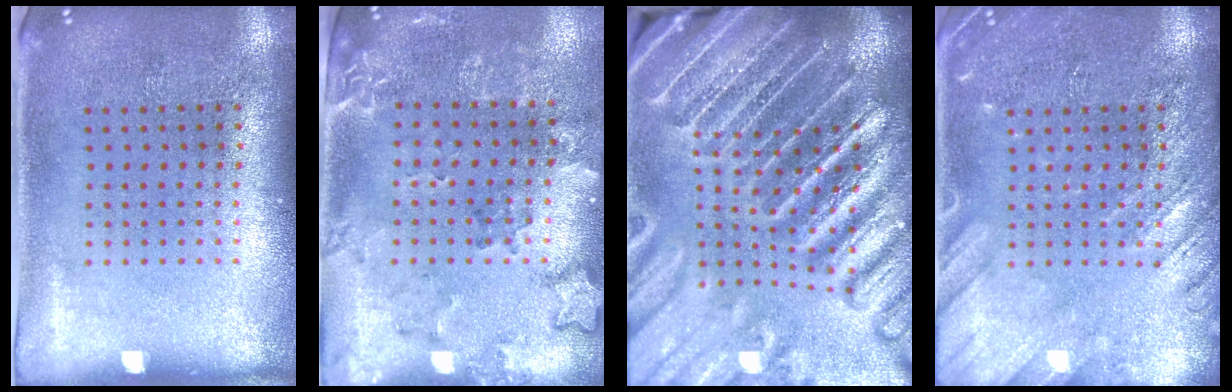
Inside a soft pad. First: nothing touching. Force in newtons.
{"total": 1.8, "press": 1.5, "slide": 0.9}
{"total": 5.2, "press": 4.6, "slide": 2.6}
{"total": 2.9, "press": 2.8, "slide": 0.3}